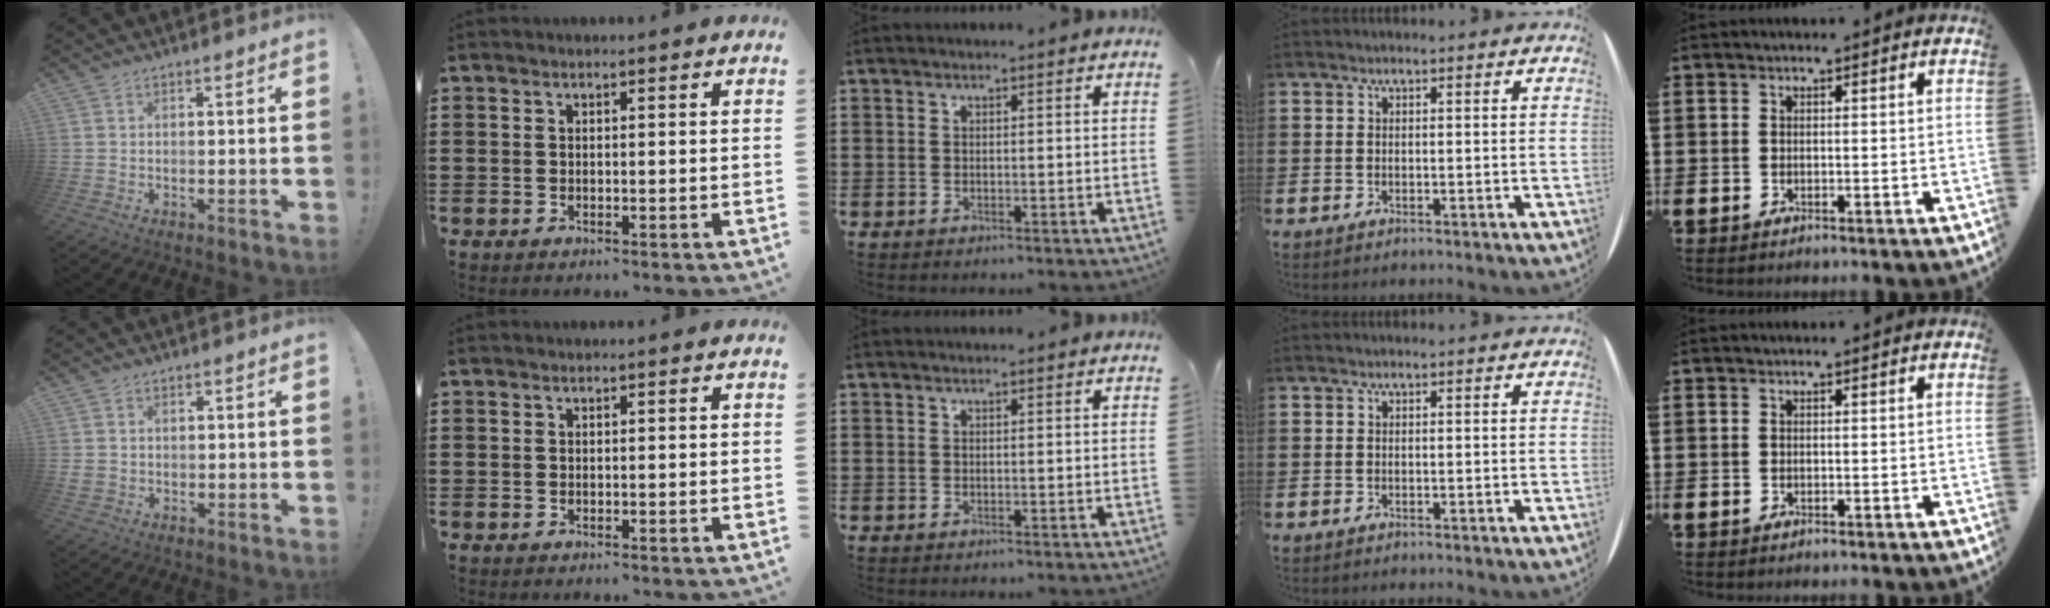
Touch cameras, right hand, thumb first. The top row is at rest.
{"thumb": {"total": 1.9, "force": [0.5, 1.7, 0.6], "torque": [-0.011, 0.000, 0.010]}}